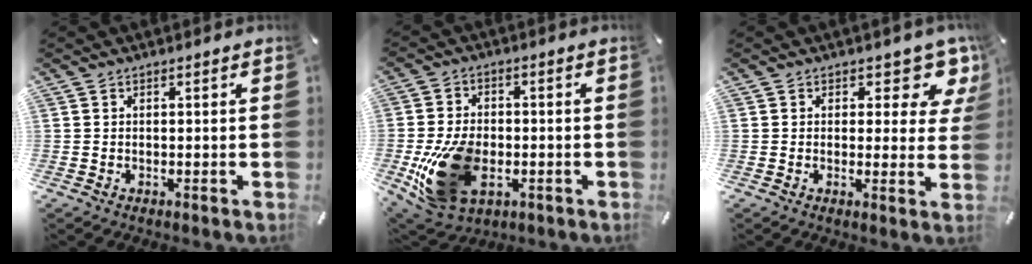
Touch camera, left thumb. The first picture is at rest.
{"total": 17.5, "force": [-4.2, 12.0, 12.0], "torque": [-0.236, 0.009, -0.066]}
{"total": 7.5, "force": [4.6, 4.1, 4.2], "torque": [-0.033, -0.037, 0.074]}